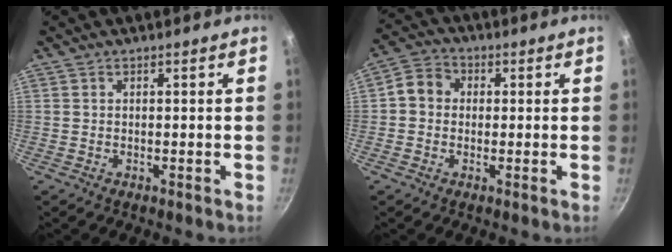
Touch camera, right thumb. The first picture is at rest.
{"total": 5.6, "force": [0.2, 4.9, 2.7], "torque": [-0.028, 0.012, -0.016]}